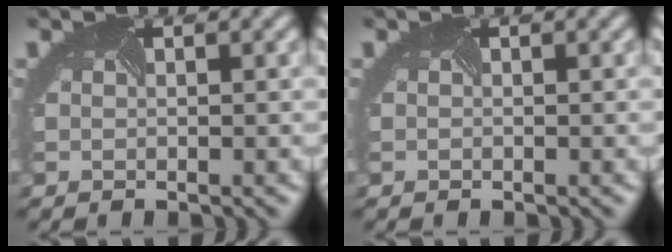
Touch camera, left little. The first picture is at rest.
{"total": 0.0}